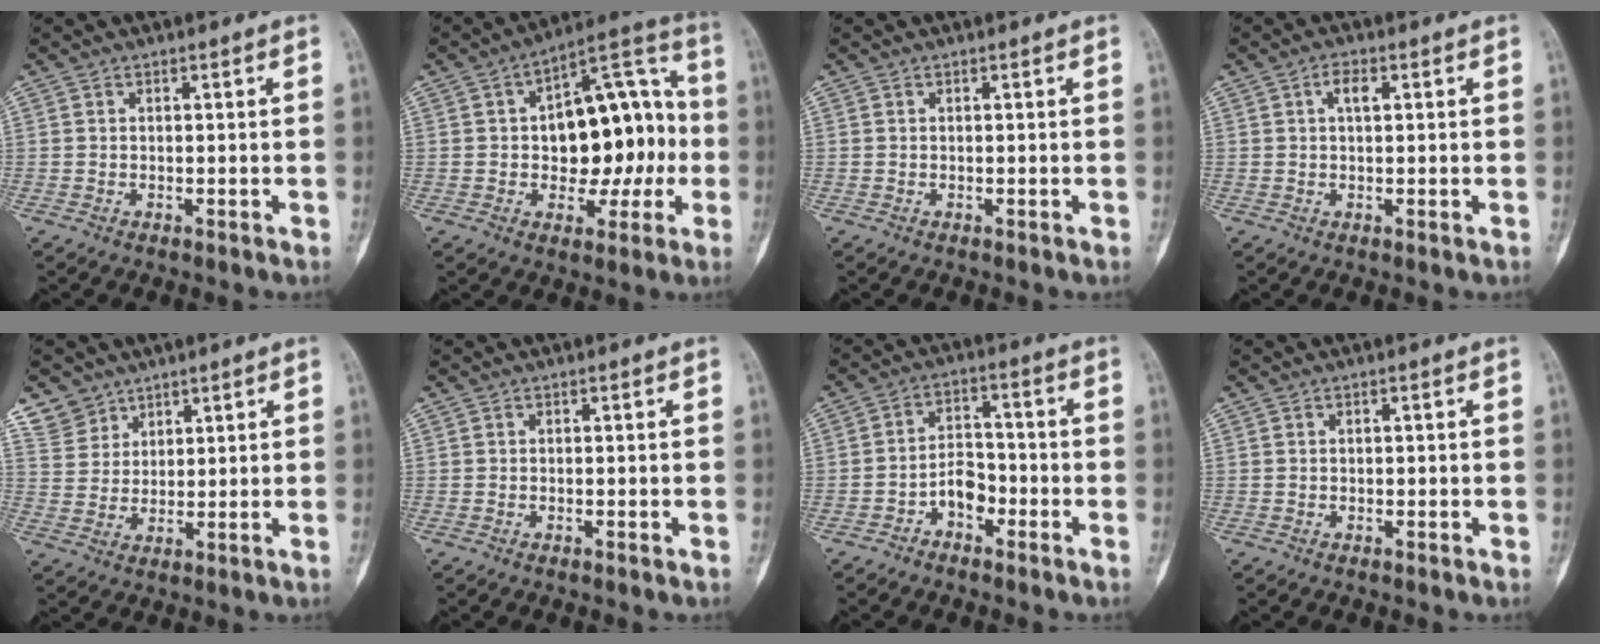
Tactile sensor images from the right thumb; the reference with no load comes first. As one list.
[{"total": 18.9, "force": [-0.6, 11.0, 15.4], "torque": [-0.164, 0.041, -0.004]}, {"total": 0.0}, {"total": 2.7, "force": [0.9, 1.4, 2.2], "torque": [-0.038, 0.003, 0.013]}, {"total": 5.3, "force": [4.0, 3.5, -0.6], "torque": [0.035, -0.026, 0.079]}, {"total": 0.0}, {"total": 5.4, "force": [-2.8, 3.3, 3.1], "torque": [-0.037, 0.034, -0.057]}, {"total": 0.0}]